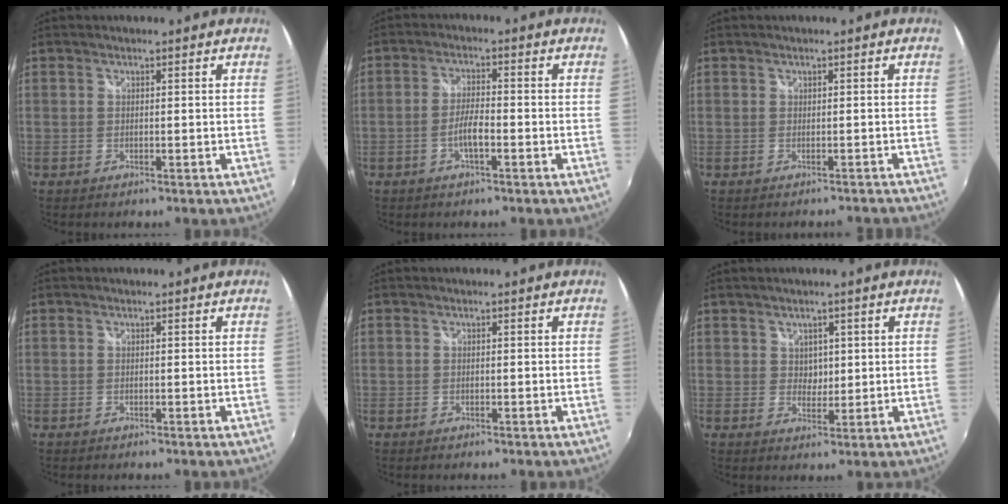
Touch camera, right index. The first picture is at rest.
{"total": 3.9, "force": [-1.8, 0.7, 3.3], "torque": [-0.070, 0.003, -0.033]}
{"total": 2.8, "force": [-2.4, 1.3, 0.6], "torque": [-0.001, 0.000, -0.026]}
{"total": 0.0}
{"total": 0.0}
{"total": 2.7, "force": [1.1, 2.3, 0.6], "torque": [-0.004, 0.004, 0.021]}